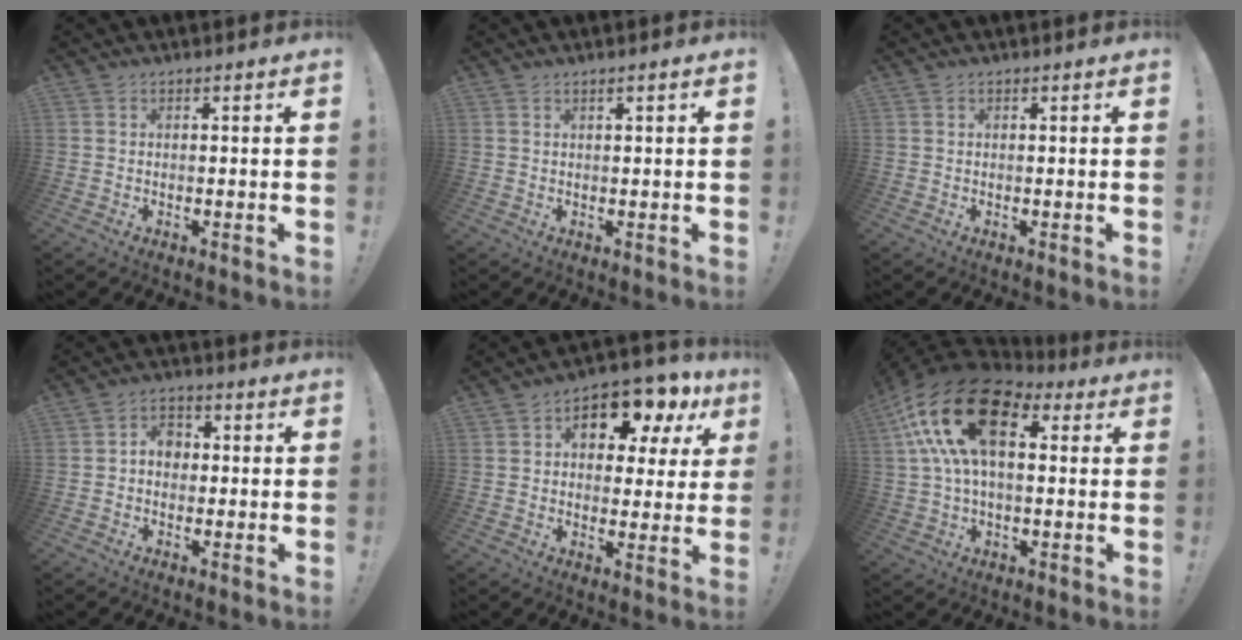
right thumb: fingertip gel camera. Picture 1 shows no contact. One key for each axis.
{"total": 1.3, "fx": 0.7, "fy": -0.1, "fz": 1.1, "tx": -0.024, "ty": 0.002, "tz": 0.012}
{"total": 0.0}
{"total": 5.1, "fx": 0.1, "fy": 4.0, "fz": 3.2, "tx": -0.051, "ty": 0.007, "tz": 0.001}
{"total": 12.9, "fx": 6.2, "fy": 7.1, "fz": 8.7, "tx": -0.127, "ty": -0.030, "tz": 0.104}
{"total": 23.5, "fx": 7.2, "fy": 13.0, "fz": 18.2, "tx": -0.349, "ty": -0.012, "tz": 0.128}